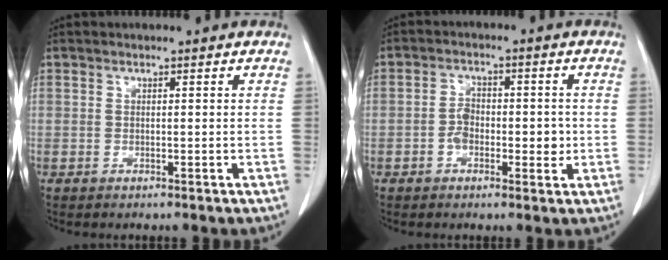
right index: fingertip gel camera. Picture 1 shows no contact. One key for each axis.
{"total": 5.1, "fx": -1.0, "fy": 2.9, "fz": 4.1, "tx": -0.063, "ty": 0.012, "tz": -0.015}